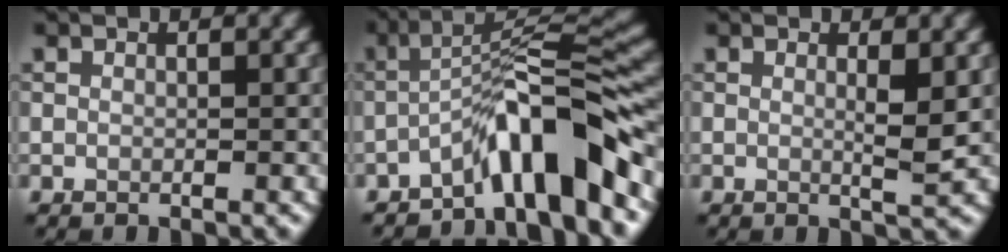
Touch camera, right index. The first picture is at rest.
{"total": 8.0, "force": [-4.9, 1.1, 6.2], "torque": [-0.096, 0.023, -0.089]}
{"total": 2.2, "force": [0.4, 0.2, 2.1], "torque": [-0.032, -0.004, 0.004]}